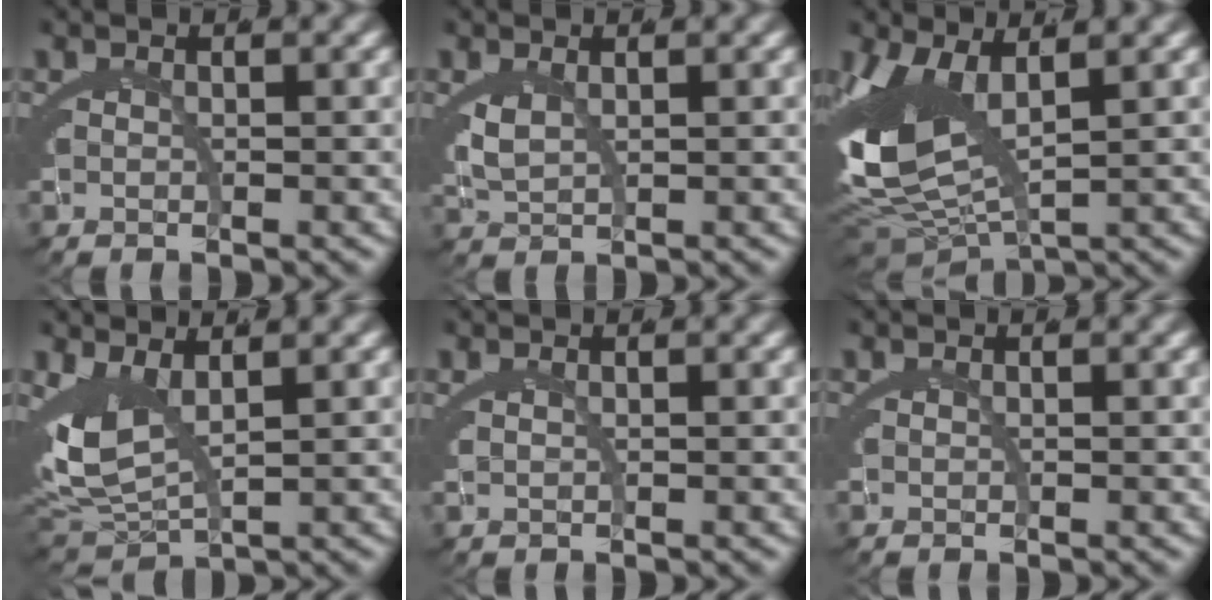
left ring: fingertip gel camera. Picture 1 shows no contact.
{"total": 1.4, "force": [1.1, 0.2, 0.8], "torque": [-0.025, 0.000, 0.026]}
{"total": 8.6, "force": [1.6, 4.5, 7.2], "torque": [-0.160, -0.002, 0.033]}
{"total": 4.3, "force": [1.5, 2.5, 3.2], "torque": [-0.094, -0.004, 0.034]}
{"total": 0.7, "force": [0.6, 0.0, 0.1], "torque": [-0.006, 0.008, 0.009]}
{"total": 0.0}